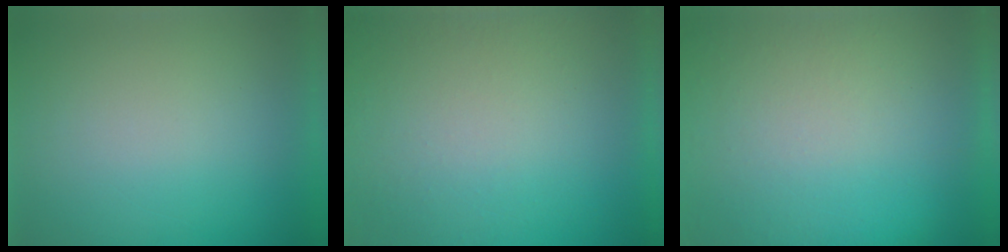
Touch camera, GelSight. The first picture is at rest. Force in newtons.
{"total": 1.2}
{"total": 5.7}